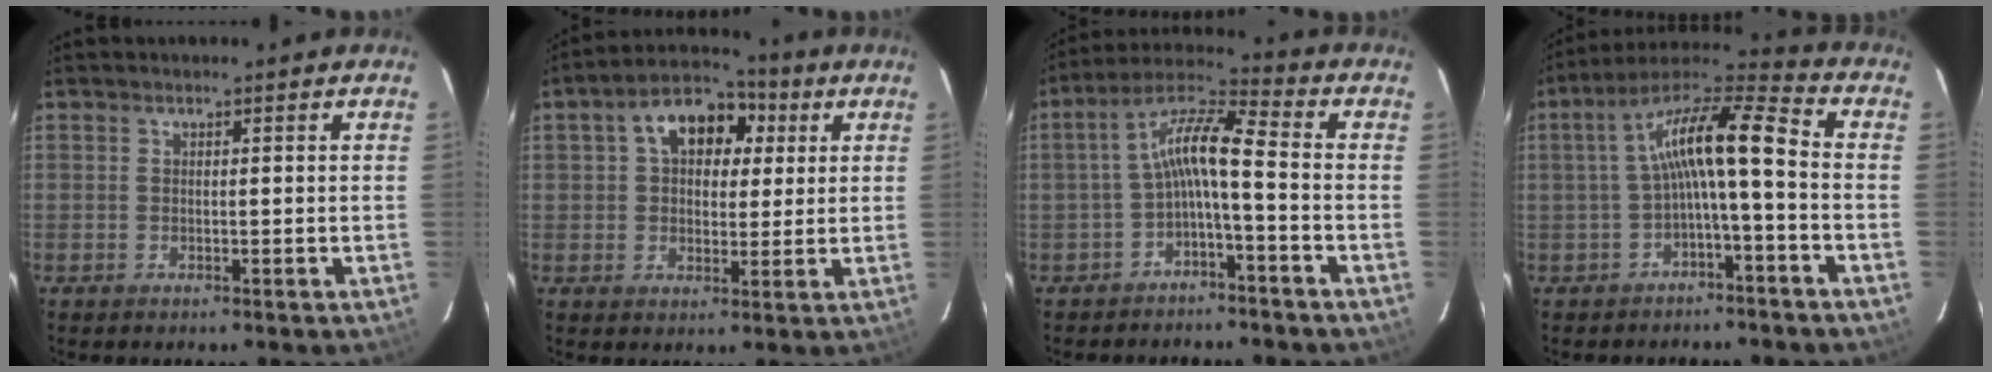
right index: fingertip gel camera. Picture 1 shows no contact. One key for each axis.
{"total": 11.3, "fx": 3.6, "fy": 7.6, "fz": 7.5, "tx": -0.130, "ty": 0.041, "tz": 0.055}
{"total": 8.1, "fx": -2.4, "fy": 1.3, "fz": 7.7, "tx": -0.172, "ty": 0.023, "tz": -0.045}
{"total": 11.3, "fx": -1.5, "fy": 1.9, "fz": 11.0, "tx": -0.217, "ty": 0.027, "tz": -0.029}